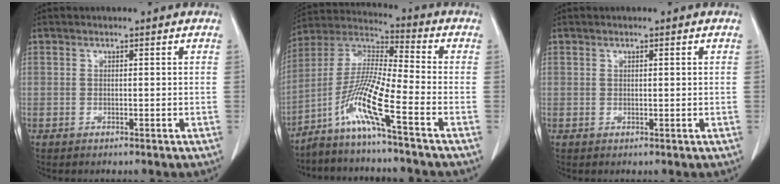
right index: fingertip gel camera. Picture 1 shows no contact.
{"total": 11.6, "force": [-6.2, -1.0, 9.7], "torque": [-0.207, -0.008, -0.129]}
{"total": 0.9, "force": [0.3, 0.3, 0.8], "torque": [-0.017, 0.002, 0.006]}